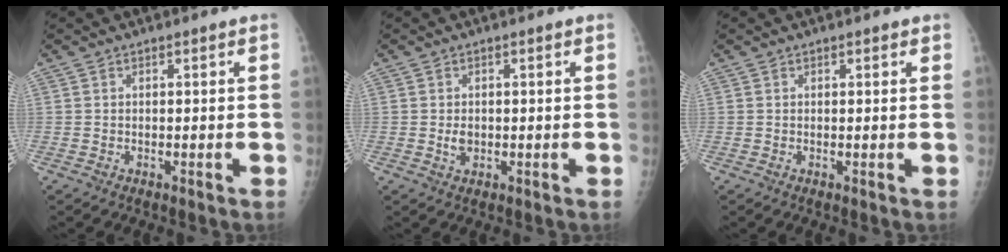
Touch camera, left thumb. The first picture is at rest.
{"total": 2.0, "force": [0.0, 1.5, 1.3], "torque": [-0.014, 0.000, 0.003]}
{"total": 1.0, "force": [0.6, 0.5, 0.6], "torque": [-0.001, -0.001, 0.005]}